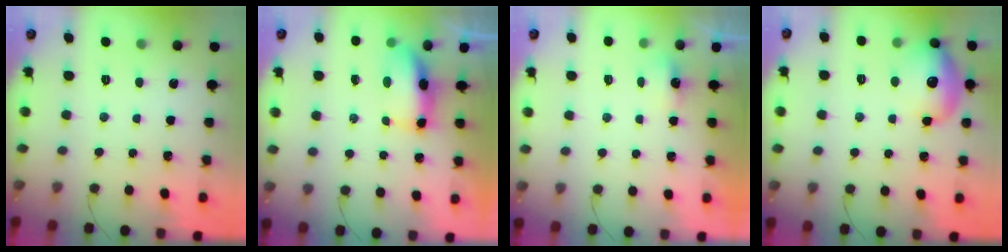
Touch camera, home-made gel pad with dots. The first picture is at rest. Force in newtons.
{"total": 6.6, "press": 6.6, "slide": 0.6}
{"total": 2.7, "press": 2.6, "slide": 0.6}
{"total": 13.4, "press": 13.2, "slide": 2.3}